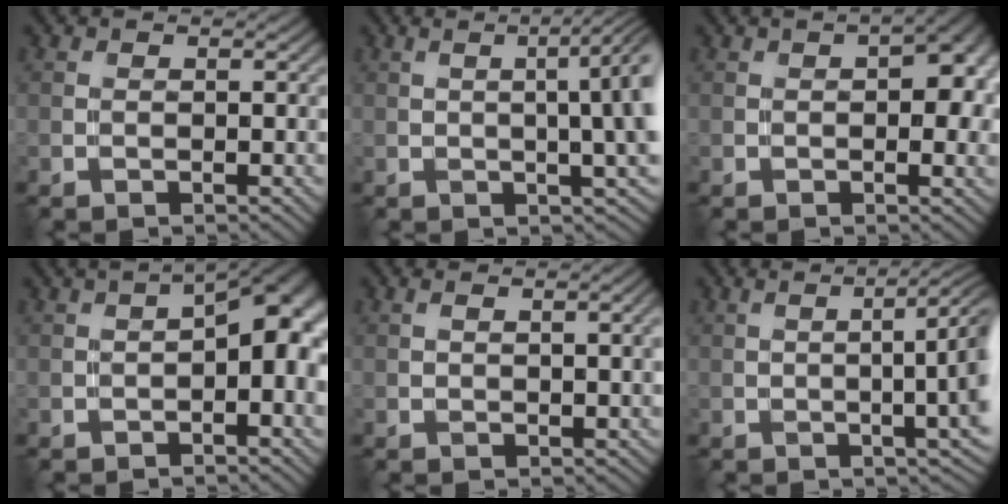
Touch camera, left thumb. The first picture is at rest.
{"total": 7.6, "force": [0.7, 1.6, 7.4], "torque": [-0.077, 0.012, 0.021]}
{"total": 5.1, "force": [0.2, 1.6, 4.9], "torque": [-0.068, -0.003, 0.013]}
{"total": 6.3, "force": [-0.2, 1.8, 6.0], "torque": [-0.087, 0.007, 0.000]}
{"total": 2.4, "force": [0.5, 0.6, 2.3], "torque": [-0.027, 0.003, 0.012]}
{"total": 7.7, "force": [0.4, 1.4, 7.6], "torque": [-0.092, 0.002, 0.019]}